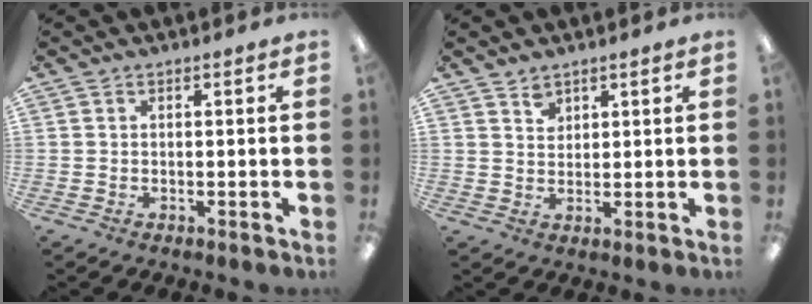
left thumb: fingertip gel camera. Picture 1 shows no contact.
{"total": 2.7, "force": [2.1, 1.6, 0.4], "torque": [0.006, -0.011, 0.039]}